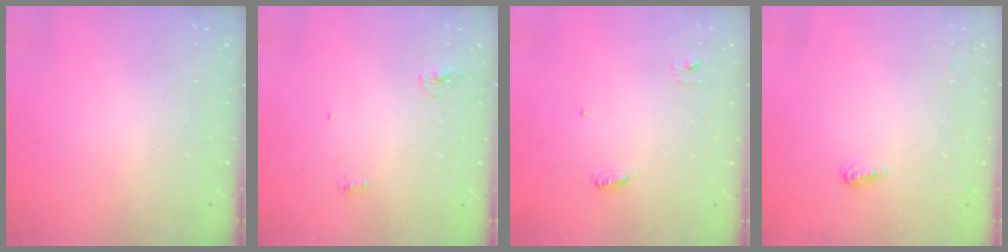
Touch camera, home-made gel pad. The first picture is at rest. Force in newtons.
{"total": 7.7, "press": 4.3, "slide": 6.3}
{"total": 3.4, "press": 3.4, "slide": 0.3}
{"total": 4.5, "press": 4.4, "slide": 1.0}